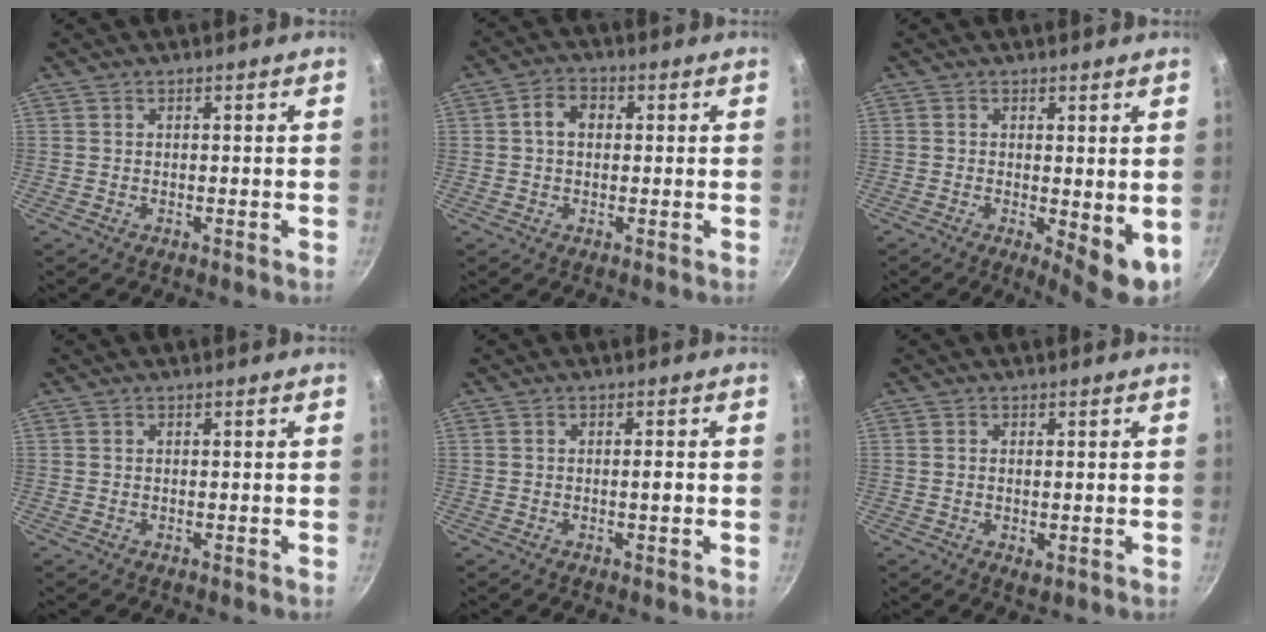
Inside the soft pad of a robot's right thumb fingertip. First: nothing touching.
{"total": 4.6, "force": [0.7, 3.4, 3.0], "torque": [-0.039, 0.010, 0.005]}
{"total": 6.9, "force": [-0.4, 2.6, 6.4], "torque": [-0.080, -0.010, 0.000]}
{"total": 0.0}
{"total": 1.7, "force": [-0.2, 0.5, 1.7], "torque": [-0.025, 0.002, -0.004]}
{"total": 2.0, "force": [-0.1, 1.0, 1.7], "torque": [-0.027, -0.006, 0.000]}